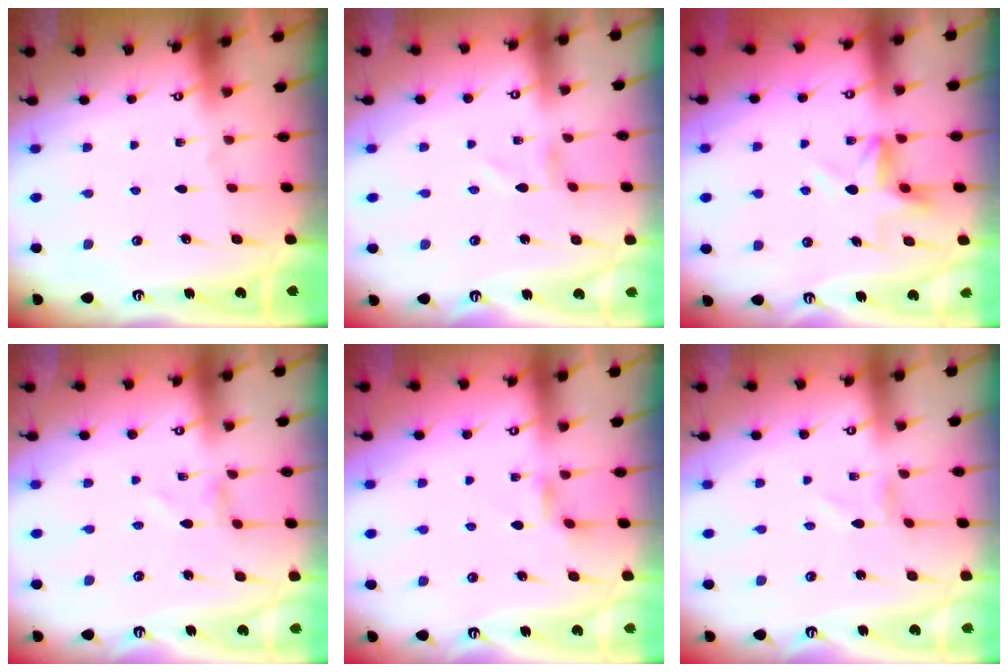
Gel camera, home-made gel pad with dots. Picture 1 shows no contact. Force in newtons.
{"total": 0.7, "press": 0.7, "slide": 0.2}
{"total": 5.5, "press": 5.2, "slide": 1.8}
{"total": 0.9, "press": 0.9, "slide": 0.4}
{"total": 2.1, "press": 2.1, "slide": 0.3}
{"total": 0.9, "press": 0.9, "slide": 0.1}